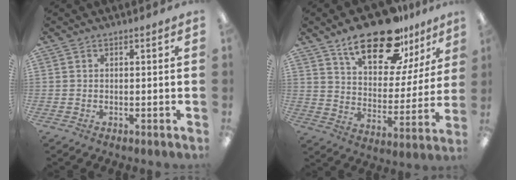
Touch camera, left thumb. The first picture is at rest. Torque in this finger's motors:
{"motor_torque": [0.24, 0.27, 1.48, -1.29, 0.18]}